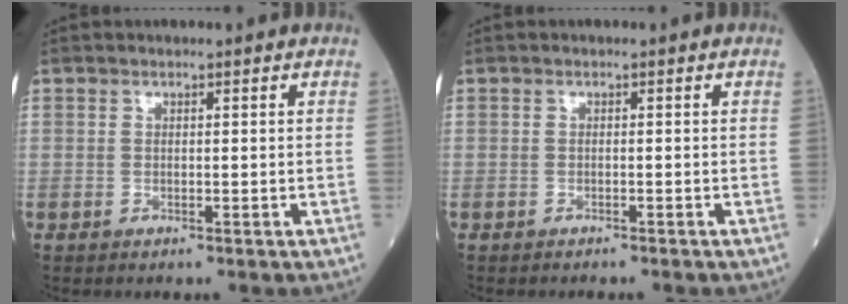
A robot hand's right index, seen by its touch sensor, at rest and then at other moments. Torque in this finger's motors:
{"motor_torque": [-0.30, -0.24, -0.03, -0.04]}